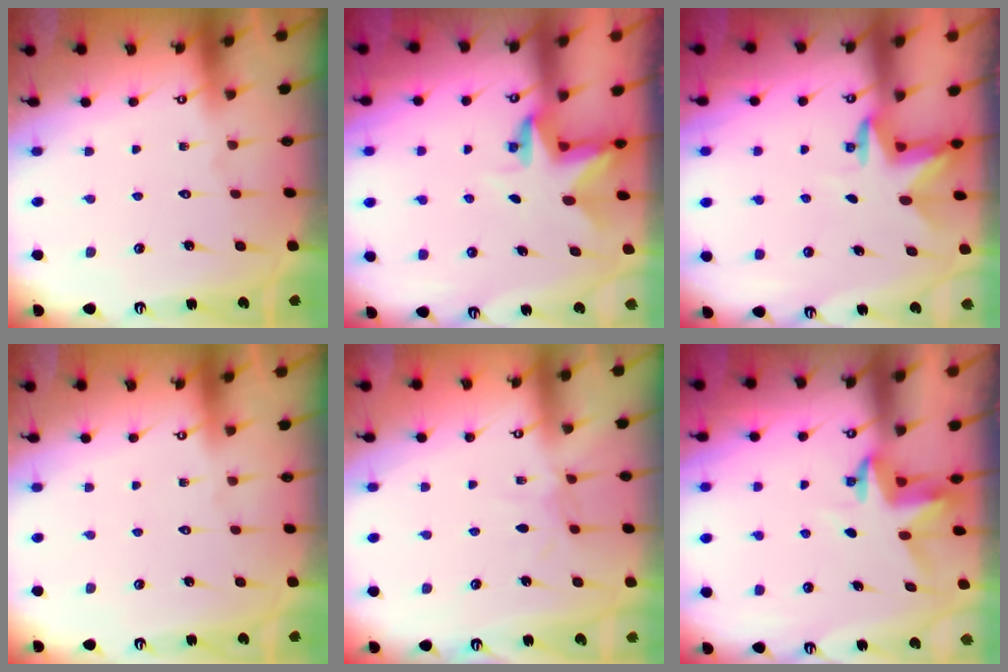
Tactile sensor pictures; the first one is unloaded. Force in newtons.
{"total": 3.0, "press": 3.0, "slide": 0.2}
{"total": 2.9, "press": 2.8, "slide": 0.7}
{"total": 0.0}
{"total": 4.2, "press": 4.2, "slide": 0.2}
{"total": 3.7, "press": 3.7, "slide": 0.3}